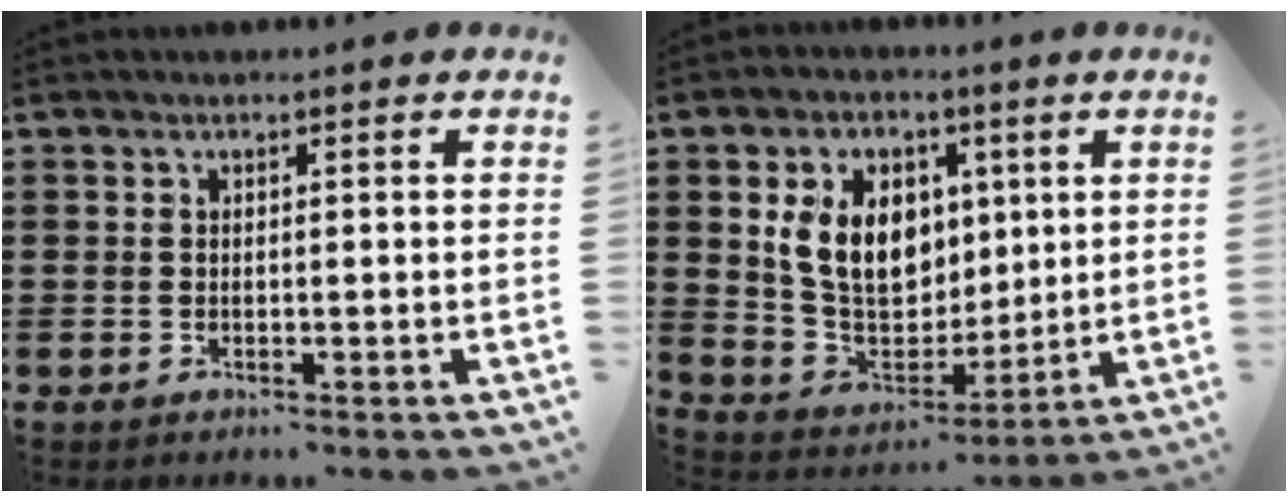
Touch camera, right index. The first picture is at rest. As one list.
[{"total": 11.1, "force": [2.8, 8.3, 6.9], "torque": [-0.156, 0.007, 0.049]}]